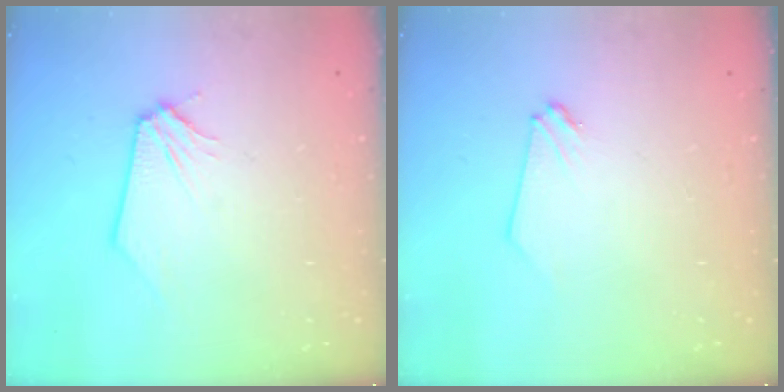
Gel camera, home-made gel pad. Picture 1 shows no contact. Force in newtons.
{"total": 0.0}